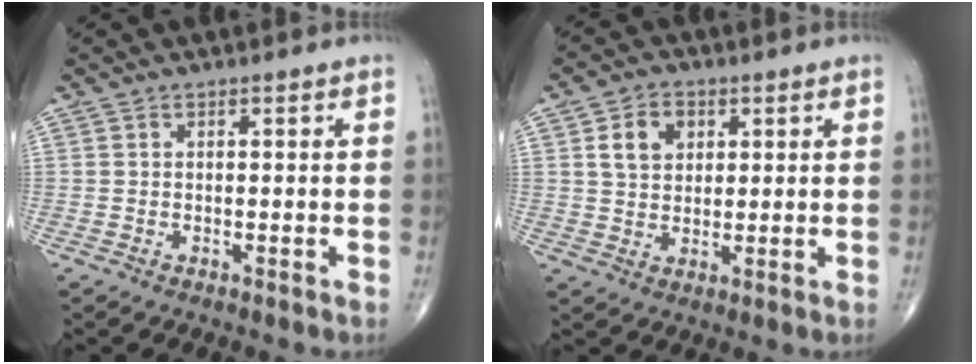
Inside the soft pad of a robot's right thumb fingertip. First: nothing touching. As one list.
[{"total": 6.4, "force": [2.2, 4.9, 3.6], "torque": [-0.040, -0.005, 0.036]}]